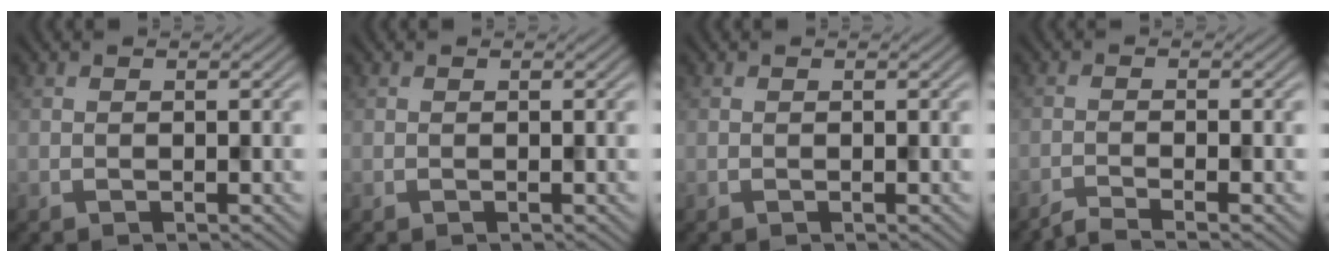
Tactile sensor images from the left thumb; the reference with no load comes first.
{"total": 0.0}
{"total": 0.0}
{"total": 2.6, "force": [-2.0, 0.2, 1.6], "torque": [-0.015, -0.001, -0.053]}